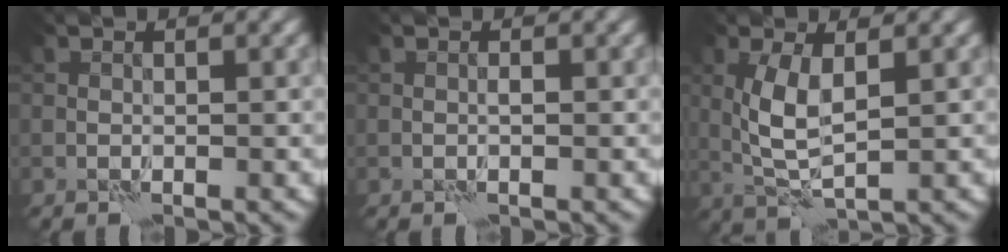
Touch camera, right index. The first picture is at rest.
{"total": 0.0}
{"total": 4.2, "force": [0.8, 1.5, 3.8], "torque": [-0.088, -0.001, 0.019]}